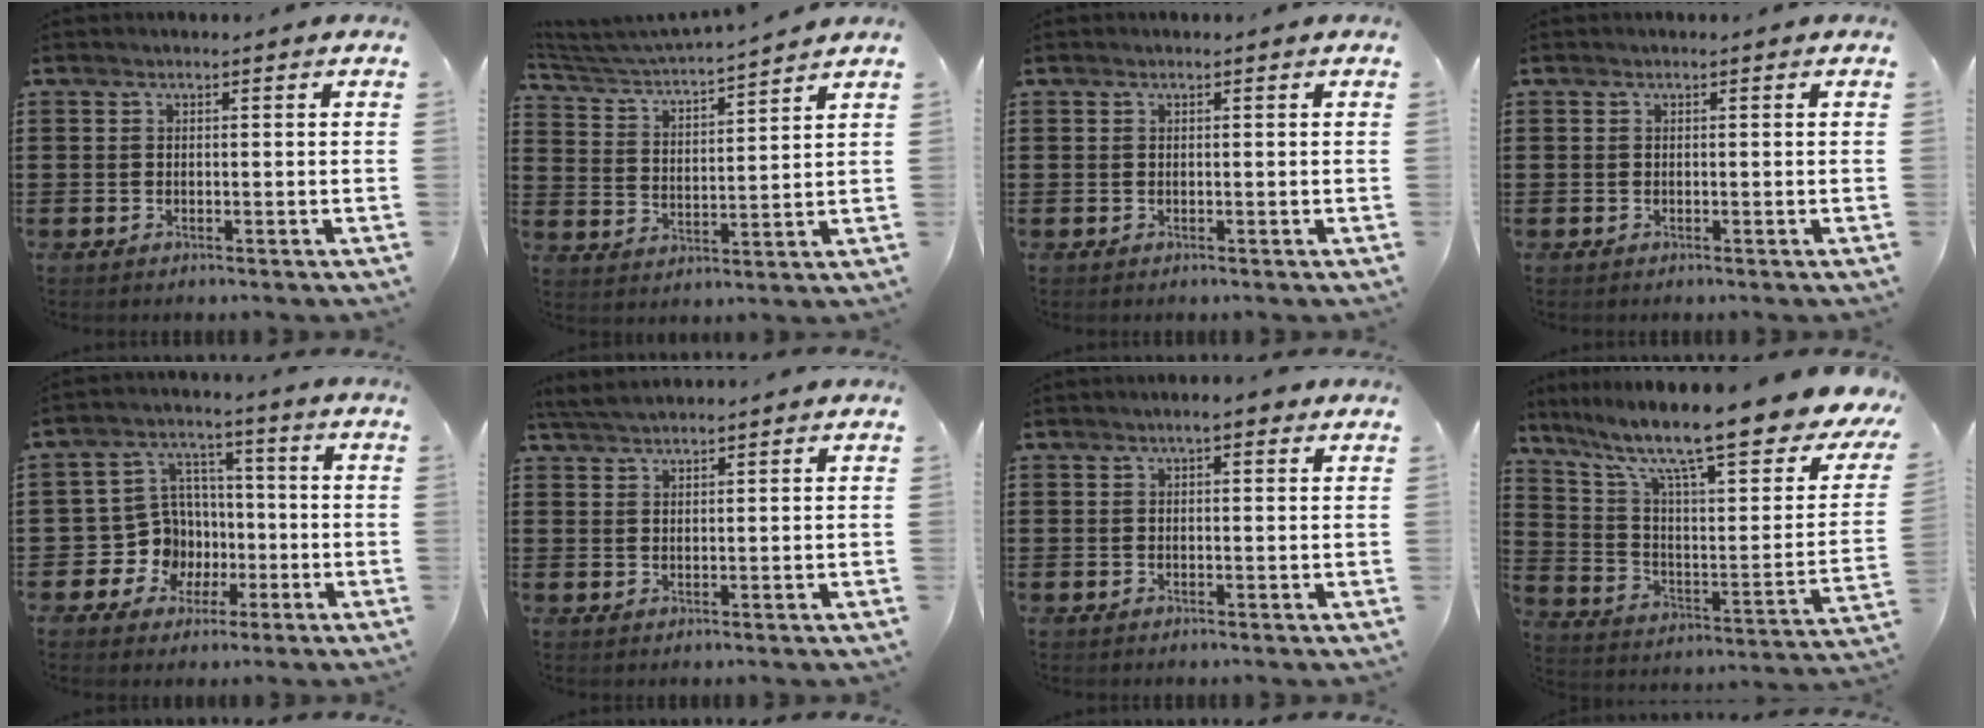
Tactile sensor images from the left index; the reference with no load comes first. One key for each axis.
{"total": 3.8, "fx": 3.7, "fy": 0.1, "fz": 0.9, "tx": -0.041, "ty": -0.030, "tz": 0.055}
{"total": 0.0}
{"total": 0.0}
{"total": 9.1, "fx": -1.2, "fy": 8.7, "fz": 2.5, "tx": -0.098, "ty": 0.005, "tz": -0.013}
{"total": 2.9, "fx": 2.7, "fy": 0.2, "fz": 0.8, "tx": -0.022, "ty": 0.001, "tz": 0.053}
{"total": 2.2, "fx": 1.3, "fy": 0.5, "fz": 1.7, "tx": -0.036, "ty": 0.006, "tz": 0.021}
{"total": 14.8, "fx": 10.9, "fy": 1.9, "fz": 9.7, "tx": -0.195, "ty": -0.086, "tz": 0.173}